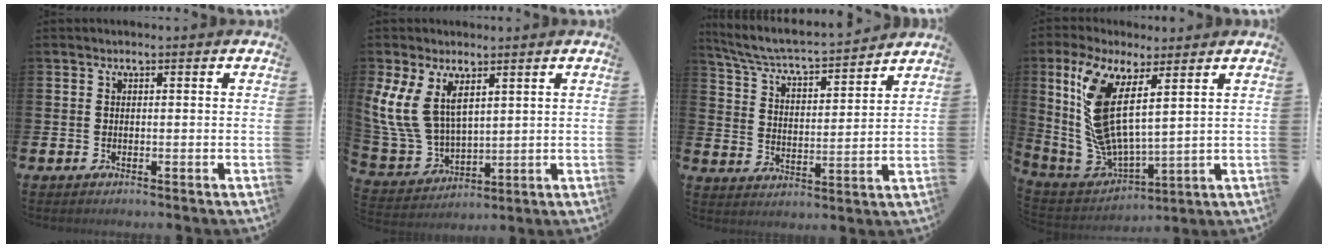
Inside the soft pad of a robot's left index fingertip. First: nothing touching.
{"total": 9.0, "force": [4.7, 5.3, 5.5], "torque": [-0.144, -0.006, 0.092]}
{"total": 5.9, "force": [5.5, 0.5, 1.9], "torque": [-0.069, -0.046, 0.090]}
{"total": 9.9, "force": [4.7, 3.5, 8.0], "torque": [-0.200, -0.041, 0.081]}